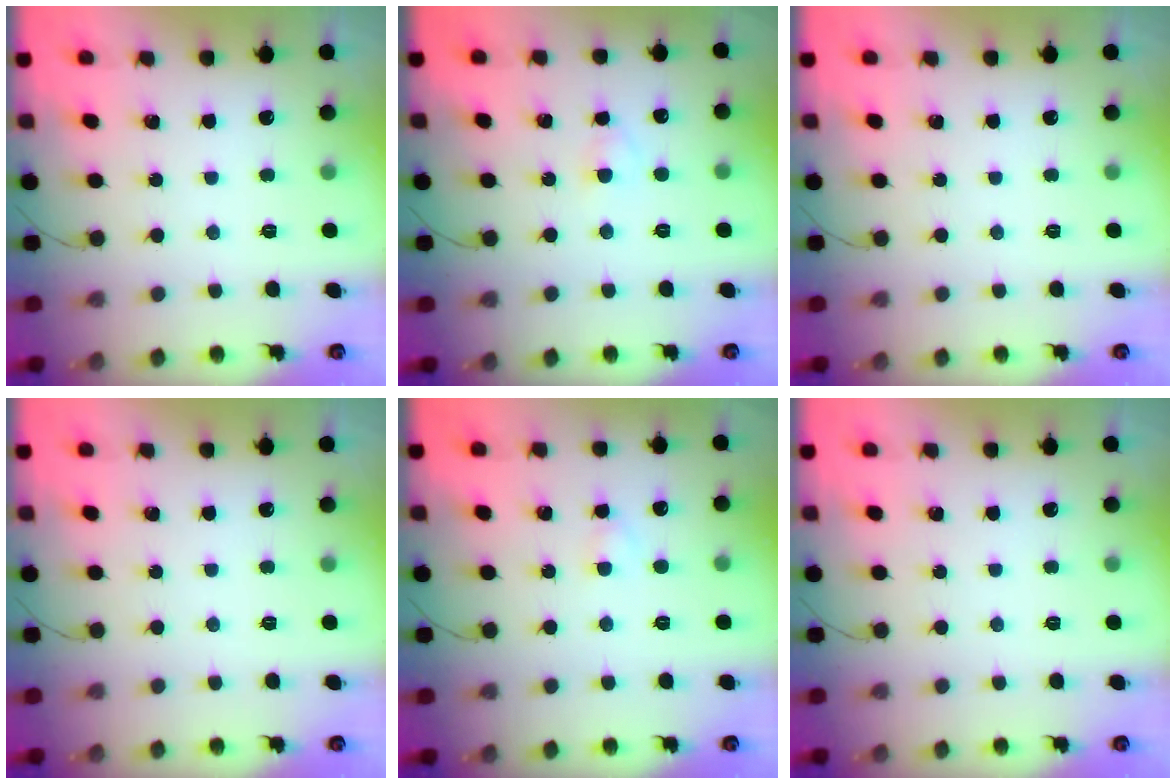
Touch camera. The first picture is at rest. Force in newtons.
{"total": 2.2, "press": 2.0, "slide": 1.0}
{"total": 0.0}
{"total": 0.0}
{"total": 1.5, "press": 1.3, "slide": 0.7}
{"total": 0.0}